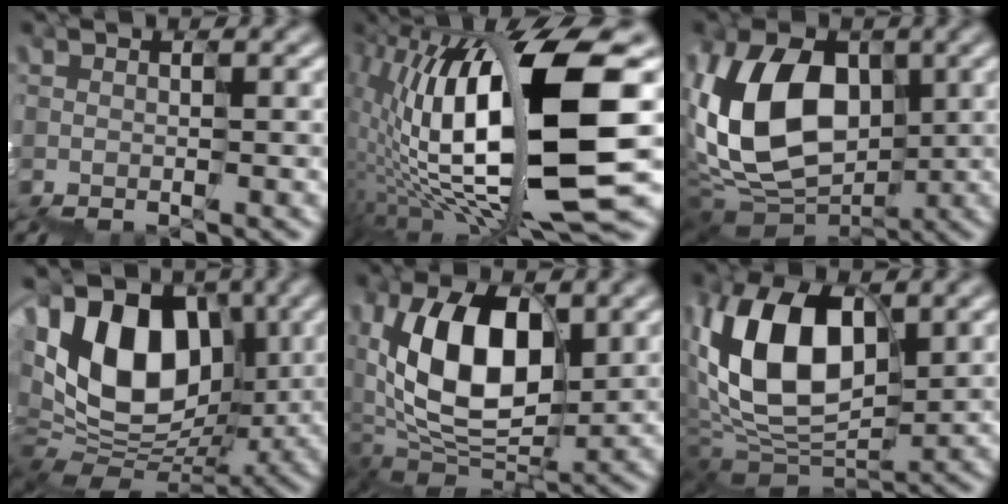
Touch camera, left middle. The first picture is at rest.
{"total": 13.5, "force": [0.4, 4.3, 12.8], "torque": [-0.258, 0.020, 0.014]}
{"total": 10.0, "force": [1.2, 6.9, 7.1], "torque": [-0.165, 0.017, 0.012]}
{"total": 9.8, "force": [2.5, 6.8, 6.5], "torque": [-0.107, 0.026, 0.029]}
{"total": 7.9, "force": [2.3, 5.4, 5.3], "torque": [-0.116, 0.008, 0.042]}
{"total": 8.5, "force": [2.3, 5.5, 6.0], "torque": [-0.136, 0.017, 0.039]}